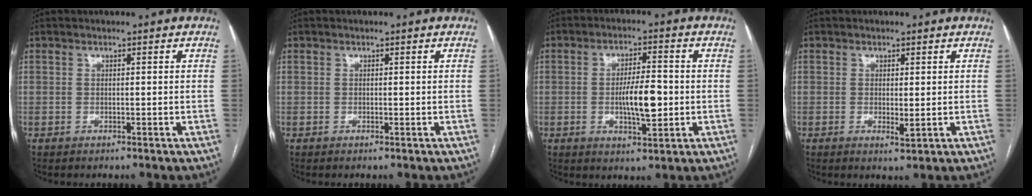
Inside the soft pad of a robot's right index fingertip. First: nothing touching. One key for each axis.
{"total": 0.0}
{"total": 7.2, "fx": -0.8, "fy": 1.8, "fz": 6.9, "tx": -0.122, "ty": 0.000, "tz": -0.012}
{"total": 1.6, "fx": -0.2, "fy": 0.4, "fz": 1.6, "tx": -0.026, "ty": -0.007, "tz": 0.003}